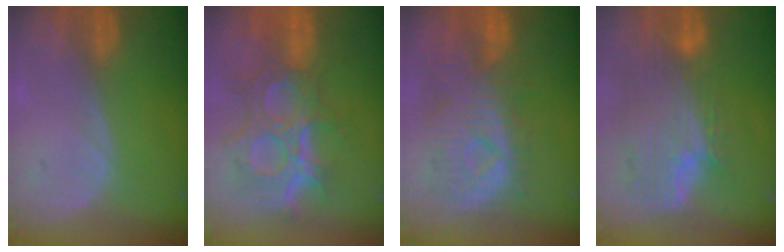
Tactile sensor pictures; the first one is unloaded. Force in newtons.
{"total": 12.1, "press": 10.8, "slide": 5.4}
{"total": 10.7, "press": 9.5, "slide": 4.9}
{"total": 11.8, "press": 10.1, "slide": 6.1}